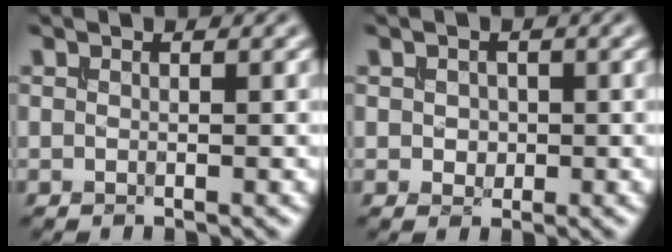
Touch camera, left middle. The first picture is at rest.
{"total": 1.2, "force": [0.0, 1.0, 0.6], "torque": [-0.015, -0.002, -0.002]}